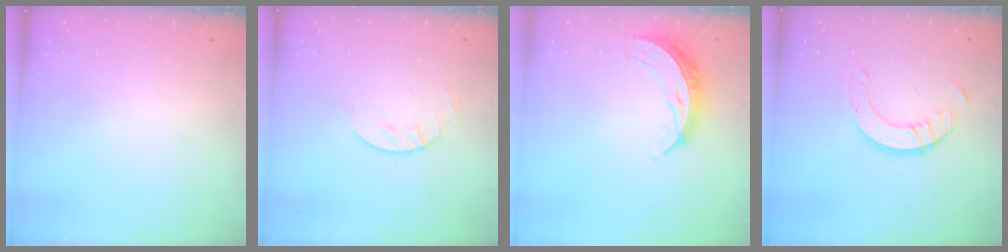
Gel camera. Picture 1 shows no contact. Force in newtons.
{"total": 2.6, "press": 2.5, "slide": 0.4}
{"total": 7.2, "press": 7.2, "slide": 0.3}
{"total": 8.1, "press": 8.1, "slide": 0.7}